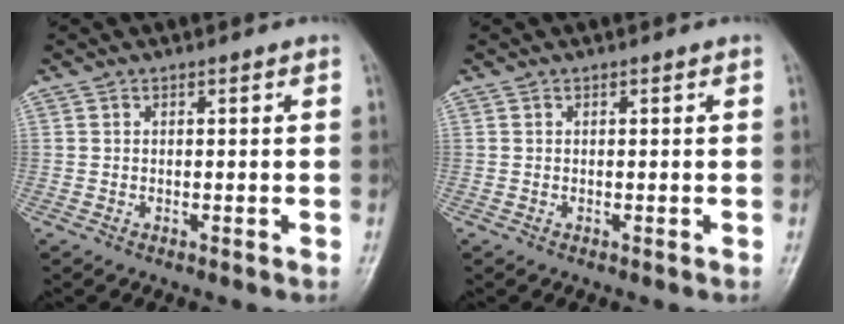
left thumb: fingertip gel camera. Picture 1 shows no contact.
{"total": 0.0}